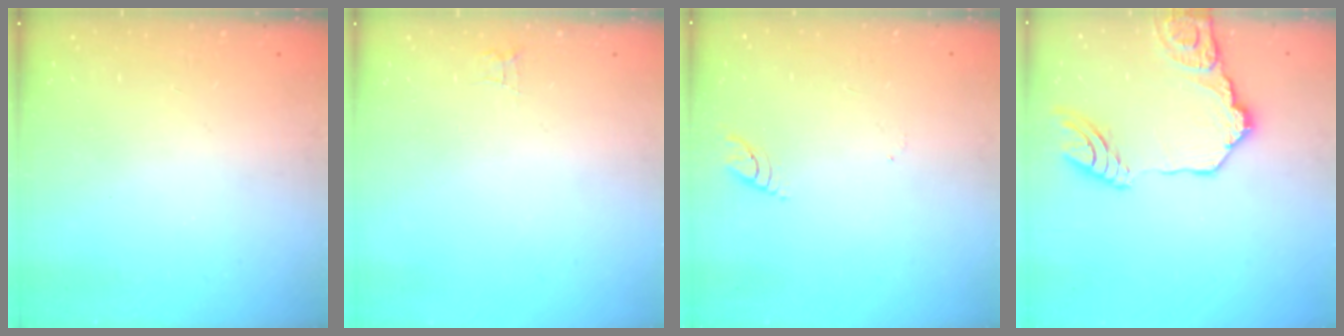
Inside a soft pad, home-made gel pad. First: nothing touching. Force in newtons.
{"total": 2.9, "press": 2.9, "slide": 0.2}
{"total": 3.8, "press": 3.8, "slide": 0.4}
{"total": 17.1, "press": 17.0, "slide": 2.1}